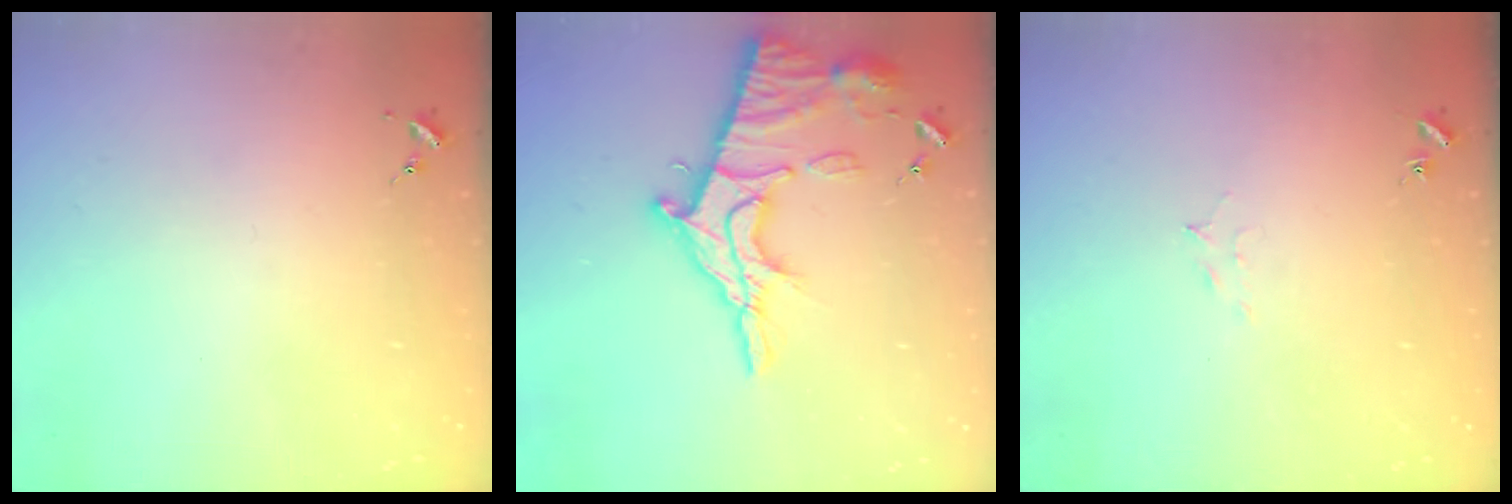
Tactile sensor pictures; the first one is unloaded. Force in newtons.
{"total": 19.8, "press": 19.8, "slide": 1.8}
{"total": 5.3, "press": 5.1, "slide": 1.0}